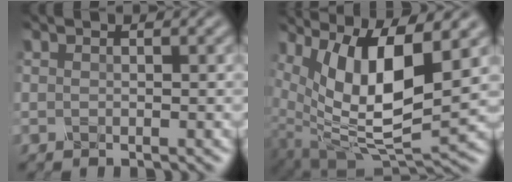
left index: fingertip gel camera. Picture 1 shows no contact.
{"total": 12.6, "force": [4.3, 4.6, 11.0], "torque": [-0.208, -0.006, 0.090]}